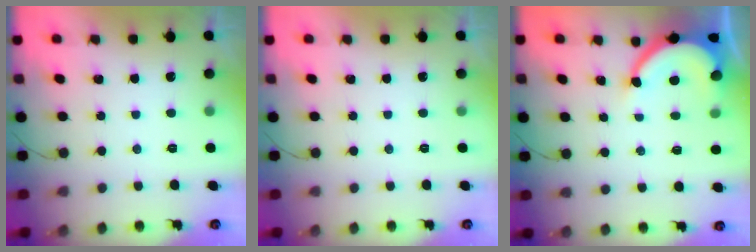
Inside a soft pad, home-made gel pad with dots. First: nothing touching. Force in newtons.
{"total": 0.0}
{"total": 8.1, "press": 8.0, "slide": 0.8}